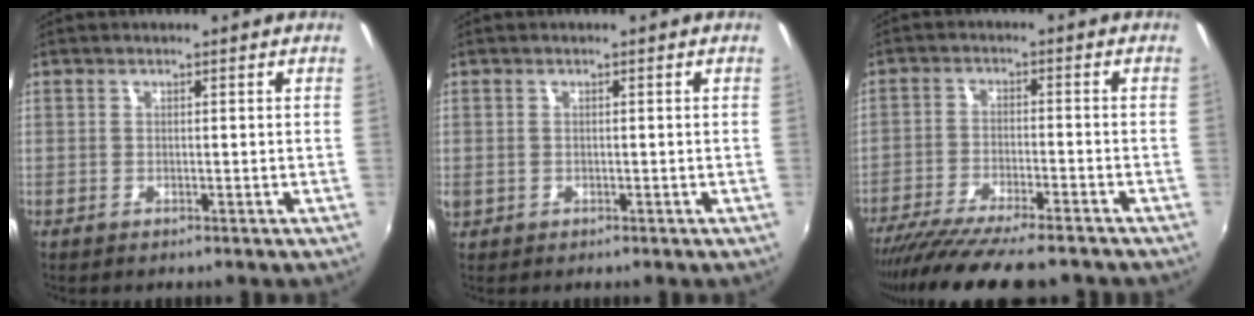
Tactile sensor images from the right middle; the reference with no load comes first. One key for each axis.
{"total": 1.8, "fx": -0.2, "fy": 1.6, "fz": 0.7, "tx": -0.012, "ty": -0.003, "tz": -0.004}
{"total": 15.8, "fx": -13.5, "fy": 2.3, "fz": 7.9, "tx": -0.158, "ty": -0.044, "tz": -0.216}